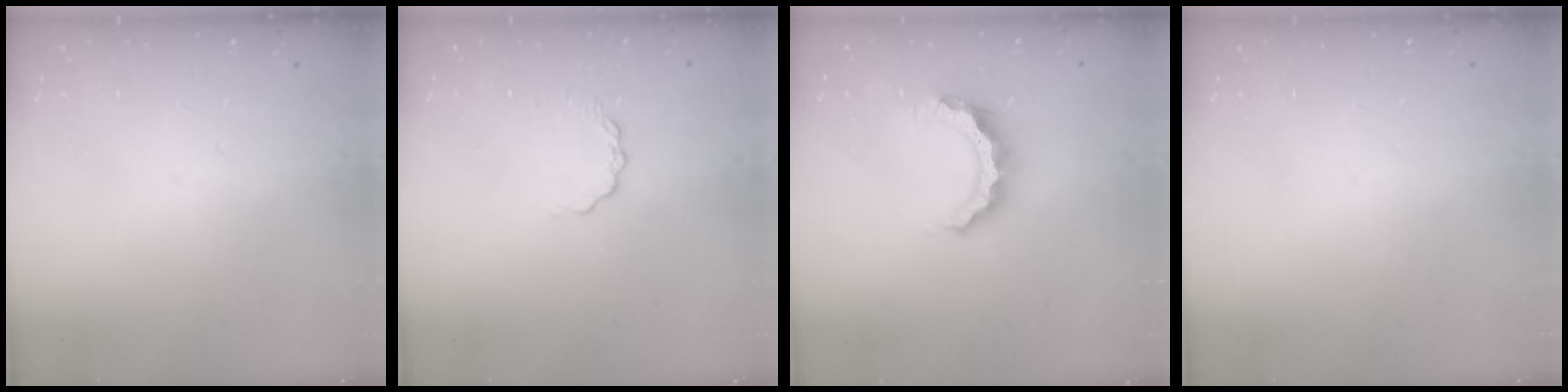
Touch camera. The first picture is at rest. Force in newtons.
{"total": 3.8, "press": 3.8, "slide": 0.5}
{"total": 8.4, "press": 8.3, "slide": 0.8}
{"total": 0.0}